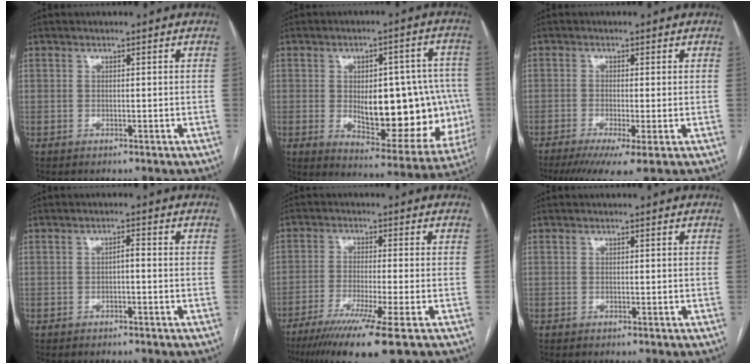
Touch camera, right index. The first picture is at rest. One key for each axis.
{"total": 19.6, "fx": -1.7, "fy": 8.1, "fz": 17.8, "tx": -0.198, "ty": 0.021, "tz": 0.007}
{"total": 6.6, "fx": -3.8, "fy": 0.5, "fz": 5.4, "tx": -0.082, "ty": -0.016, "tz": -0.064}
{"total": 1.3, "fx": -0.4, "fy": 0.3, "fz": 1.2, "tx": -0.016, "ty": 0.004, "tz": -0.007}
{"total": 11.6, "fx": -7.6, "fy": -0.9, "fz": 8.7, "tx": -0.146, "ty": -0.034, "tz": -0.121}
{"total": 0.0}